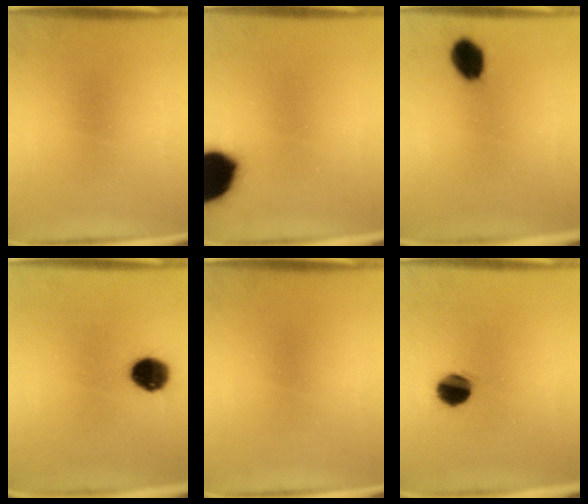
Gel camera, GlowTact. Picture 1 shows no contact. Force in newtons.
{"total": 19.3}
{"total": 6.3}
{"total": 9.1}
{"total": 0.0}
{"total": 7.6}